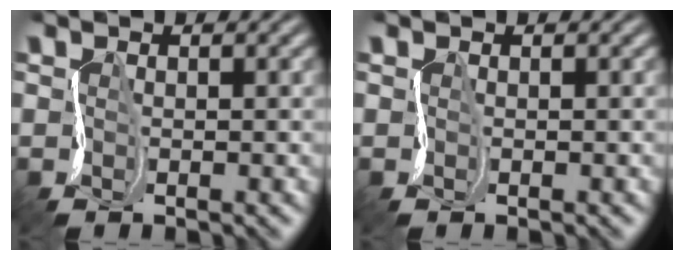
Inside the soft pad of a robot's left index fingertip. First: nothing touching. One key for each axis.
{"total": 0.0}